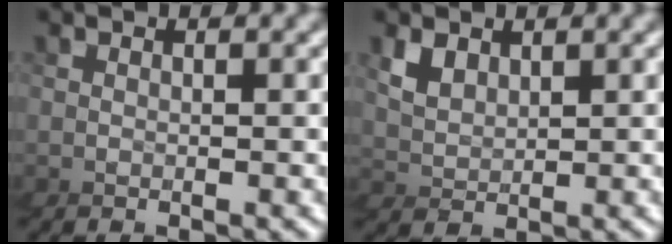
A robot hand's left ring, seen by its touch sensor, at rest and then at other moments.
{"total": 4.3, "force": [1.8, -0.7, -3.8], "torque": [0.015, 0.006, 0.024]}